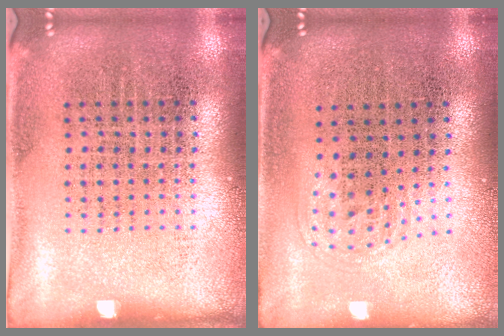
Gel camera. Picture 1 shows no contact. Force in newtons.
{"total": 1.0, "press": 0.6, "slide": 0.8}